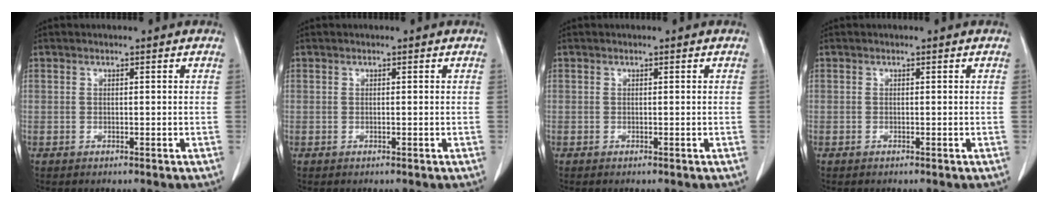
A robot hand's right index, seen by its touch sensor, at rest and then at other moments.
{"total": 0.0}
{"total": 0.0}
{"total": 0.0}